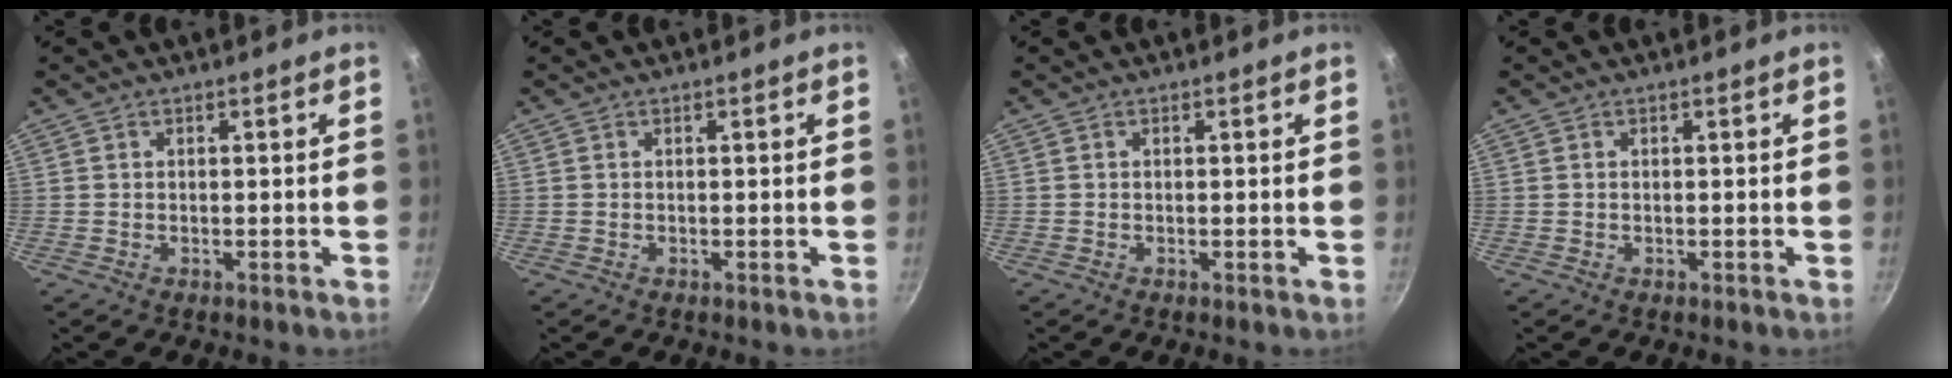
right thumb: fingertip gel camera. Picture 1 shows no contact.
{"total": 0.0}
{"total": 0.0}
{"total": 0.0}